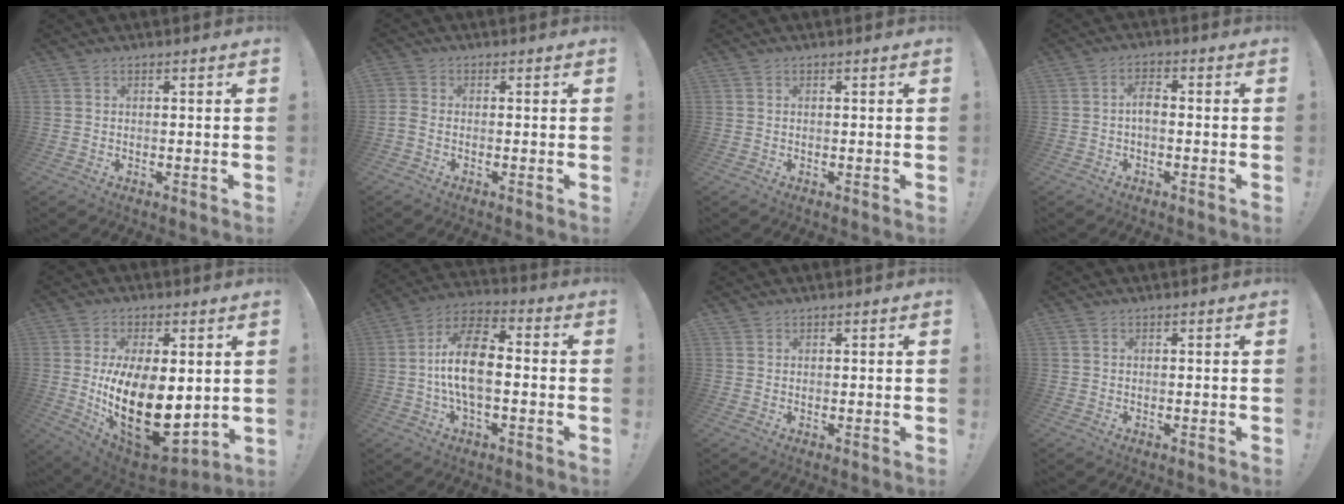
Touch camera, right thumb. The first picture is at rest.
{"total": 2.0, "force": [-0.7, 1.0, 1.6], "torque": [-0.035, 0.002, -0.013]}
{"total": 0.0}
{"total": 3.9, "force": [-0.6, 1.8, 3.3], "torque": [-0.073, 0.006, -0.011]}
{"total": 23.6, "force": [-1.7, 12.3, 20.1], "torque": [-0.348, -0.020, -0.010]}
{"total": 13.8, "force": [-0.9, 6.7, 12.0], "torque": [-0.220, 0.009, -0.020]}
{"total": 0.6, "force": [0.5, 0.3, 0.1], "torque": [0.000, -0.001, 0.010]}
{"total": 0.0}